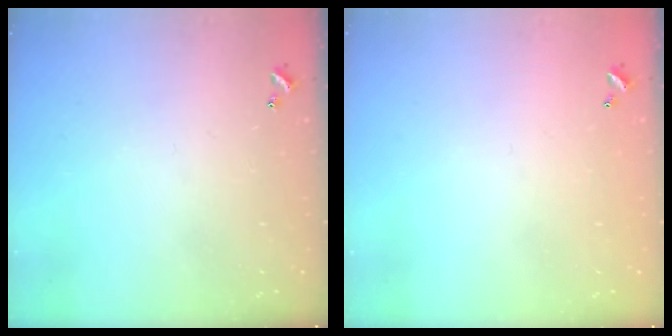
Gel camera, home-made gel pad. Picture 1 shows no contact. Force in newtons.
{"total": 2.8, "press": 2.8, "slide": 0.1}